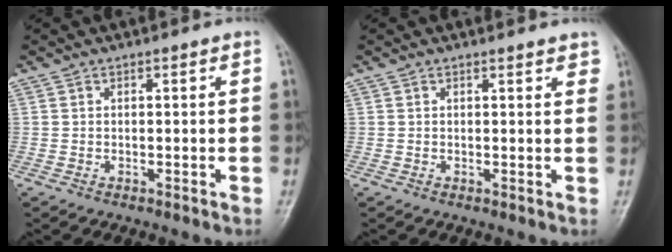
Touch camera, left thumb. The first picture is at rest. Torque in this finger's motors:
{"motor_torque": [0.14, 0.09, -0.05, -0.03, 0.00]}